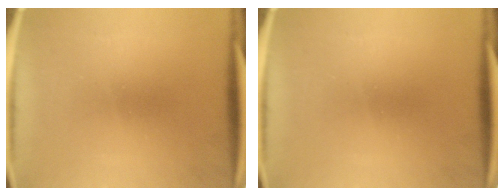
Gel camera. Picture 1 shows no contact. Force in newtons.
{"total": 0.0}